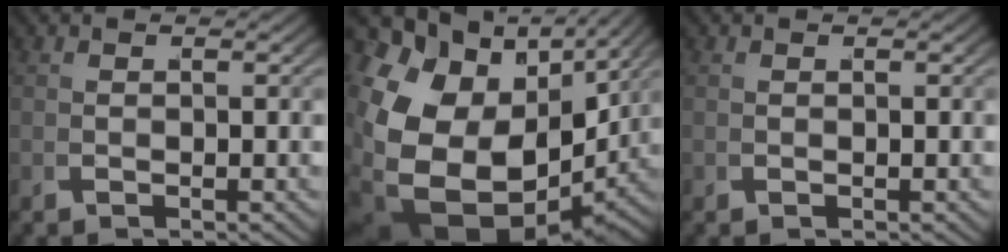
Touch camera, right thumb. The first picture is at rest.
{"total": 20.1, "force": [-1.2, 13.9, 14.4], "torque": [-0.312, -0.068, 0.021]}
{"total": 0.0}